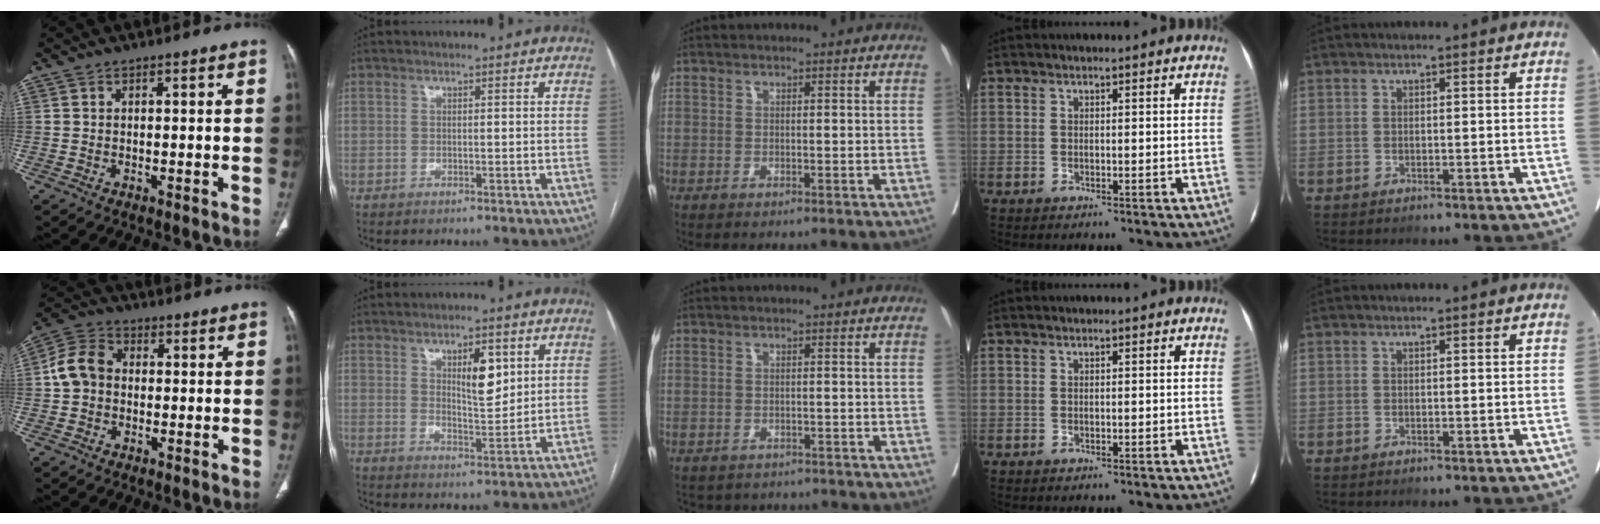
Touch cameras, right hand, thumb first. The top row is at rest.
{"thumb": {"total": 7.4, "force": [-0.2, 6.0, 4.3], "torque": [-0.072, 0.024, -0.016]}, "index": {"total": 6.1, "force": [2.6, 1.9, 5.2], "torque": [-0.084, -0.005, 0.046]}, "middle": {"total": 5.6, "force": [-5.2, 2.0, 0.2], "torque": [-0.005, 0.000, -0.061]}}